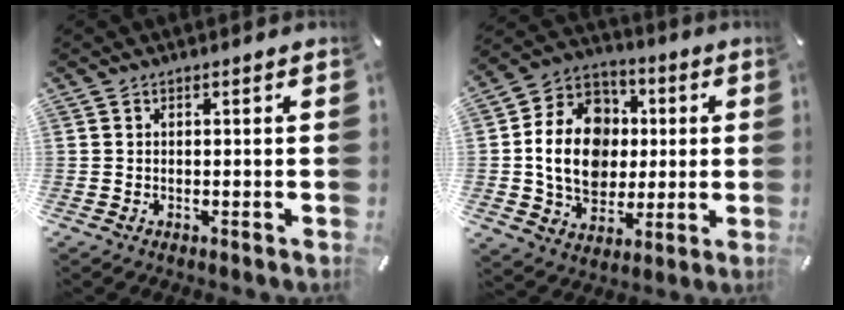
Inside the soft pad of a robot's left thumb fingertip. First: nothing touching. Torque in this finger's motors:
{"motor_torque": [2.29, 2.29, 1.00, 0.53, 0.20]}